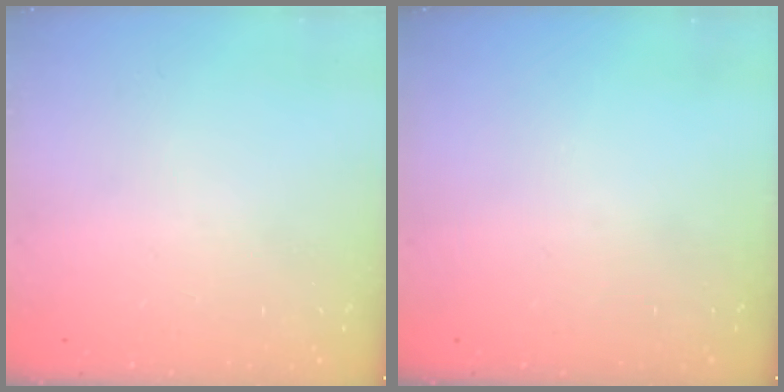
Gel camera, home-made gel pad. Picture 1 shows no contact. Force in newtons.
{"total": 0.0}